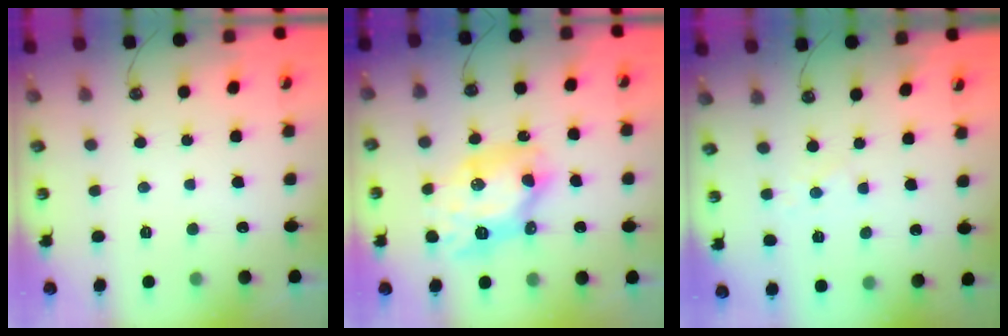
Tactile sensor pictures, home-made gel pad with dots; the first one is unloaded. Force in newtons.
{"total": 10.7, "press": 10.7, "slide": 0.5}
{"total": 4.6, "press": 4.6, "slide": 0.6}